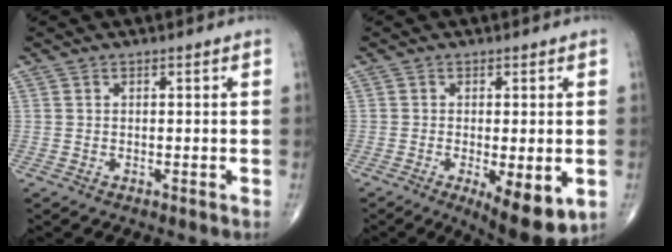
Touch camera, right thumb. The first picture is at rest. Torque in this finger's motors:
{"motor_torque": [0.05, 0.59, -0.22, -0.15, 0.00]}